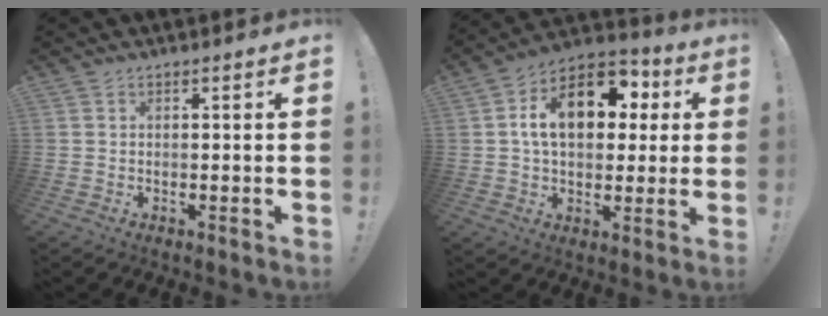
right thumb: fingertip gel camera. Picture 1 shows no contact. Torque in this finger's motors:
{"motor_torque": [1.61, 1.77, 1.08, 0.57, 0.11]}